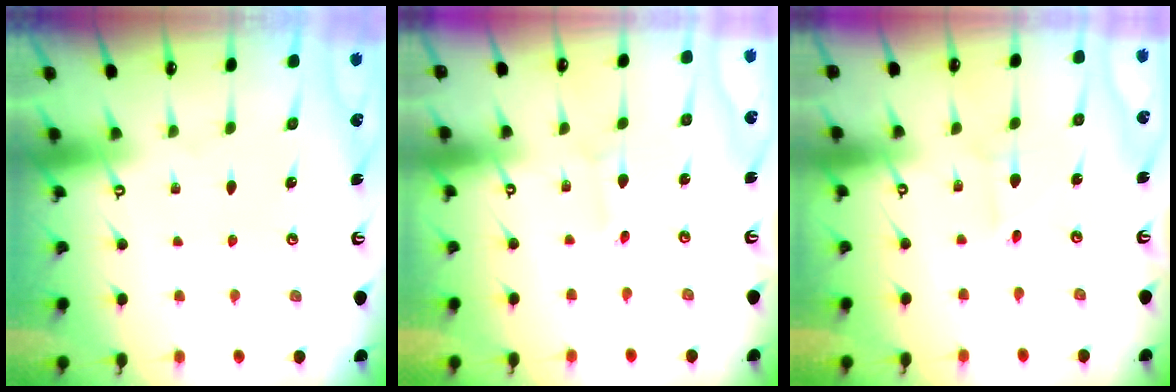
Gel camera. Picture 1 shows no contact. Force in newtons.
{"total": 1.4, "press": 1.4, "slide": 0.1}
{"total": 2.0, "press": 2.0, "slide": 0.3}